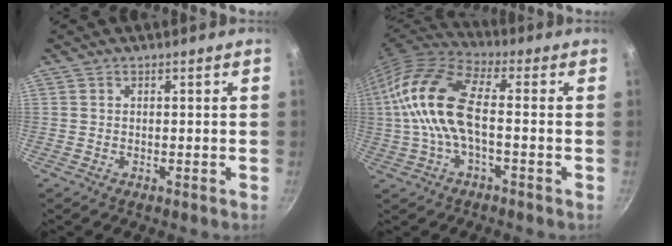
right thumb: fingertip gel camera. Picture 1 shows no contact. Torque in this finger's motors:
{"motor_torque": [-0.57, 1.65, 1.77, -0.35, 0.29]}